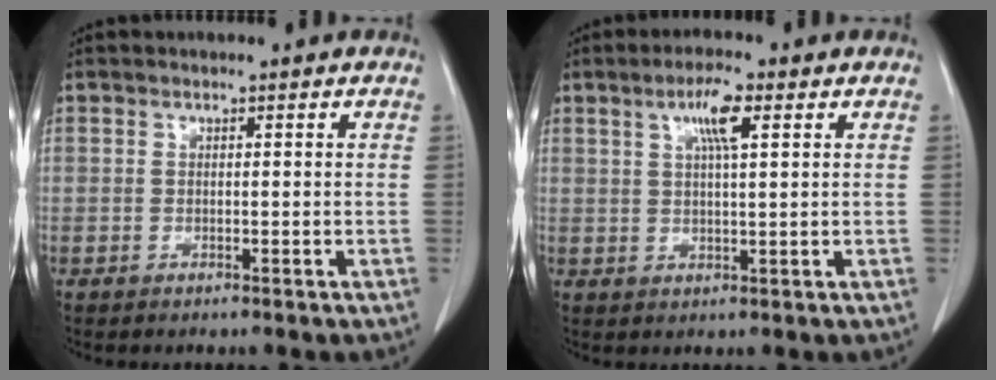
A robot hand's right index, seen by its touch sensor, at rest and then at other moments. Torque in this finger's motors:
{"motor_torque": [0.38, 0.07, 0.11, 0.04]}